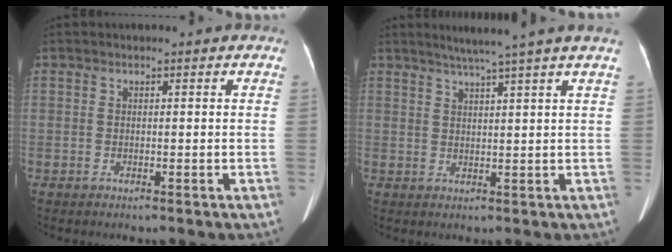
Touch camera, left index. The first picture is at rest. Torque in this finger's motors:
{"motor_torque": [0.74, -1.01, 0.02, 0.05]}